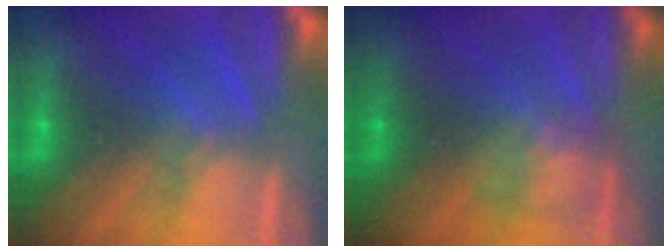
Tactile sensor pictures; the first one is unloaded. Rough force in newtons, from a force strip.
{"total": 2.3}